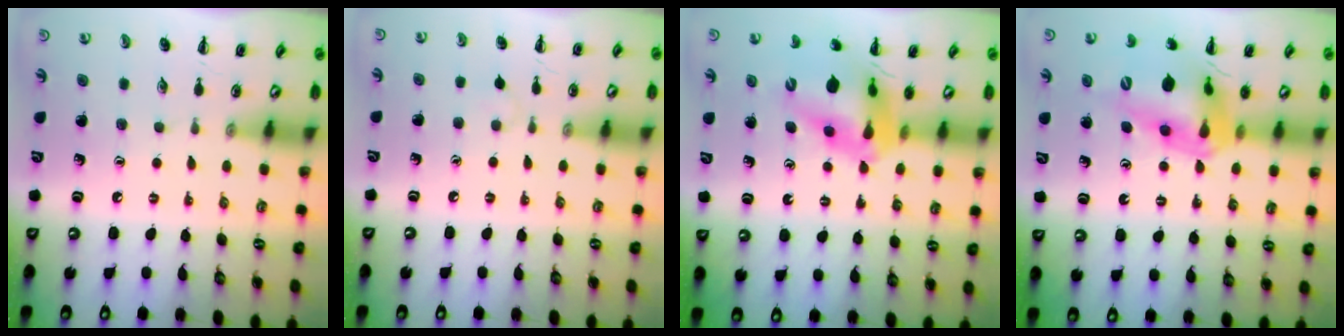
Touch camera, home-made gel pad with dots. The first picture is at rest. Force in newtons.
{"total": 3.1, "press": 2.9, "slide": 1.3}
{"total": 13.3, "press": 12.6, "slide": 4.0}
{"total": 17.9, "press": 17.2, "slide": 4.7}